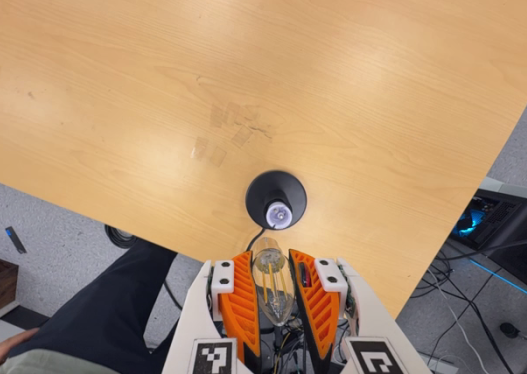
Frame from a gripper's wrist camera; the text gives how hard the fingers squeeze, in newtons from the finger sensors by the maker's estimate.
{"total": 19.7, "left": 21.1, "right": 18.4}